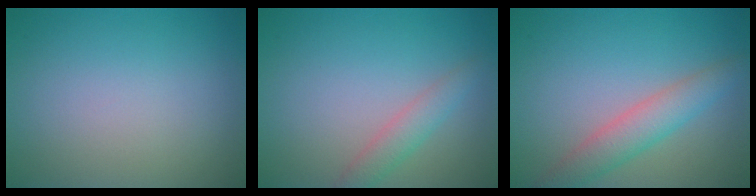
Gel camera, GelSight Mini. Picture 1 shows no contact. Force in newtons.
{"total": 2.1, "press": 2.1, "slide": 0.1}
{"total": 4.3, "press": 4.3, "slide": 0.0}